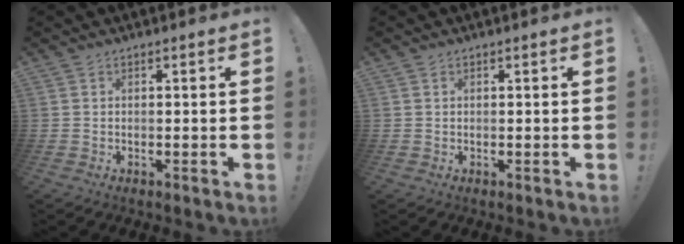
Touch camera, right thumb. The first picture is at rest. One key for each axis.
{"total": 0.6, "fx": 0.2, "fy": 0.5, "fz": -0.1, "tx": -0.002, "ty": 0.003, "tz": 0.005}